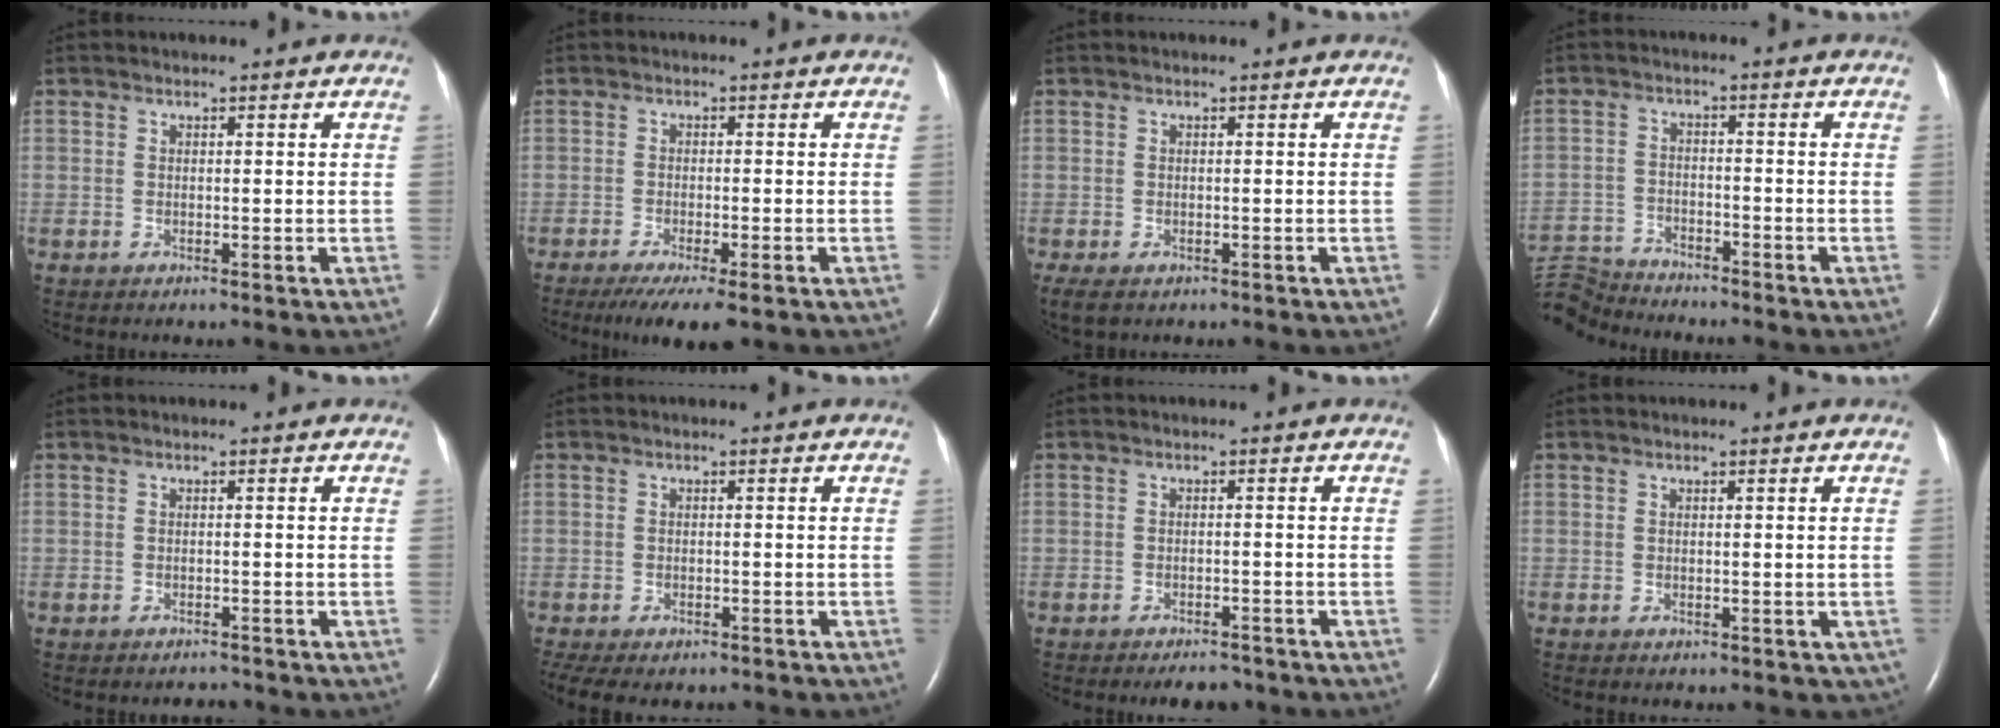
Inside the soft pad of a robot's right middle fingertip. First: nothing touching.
{"total": 6.9, "force": [-4.9, 0.9, 4.8], "torque": [-0.077, -0.018, -0.075]}
{"total": 4.3, "force": [-2.6, 2.4, 2.4], "torque": [-0.055, -0.013, -0.041]}
{"total": 8.9, "force": [-8.8, 1.0, 0.5], "torque": [-0.024, 0.005, -0.164]}
{"total": 1.0, "force": [-0.9, 0.3, 0.0], "torque": [-0.006, -0.003, -0.012]}
{"total": 8.2, "force": [-6.3, 3.5, 4.0], "torque": [-0.081, -0.004, -0.085]}
{"total": 3.4, "force": [-3.0, 1.2, 1.2], "torque": [-0.019, -0.002, -0.041]}
{"total": 0.8, "force": [-0.1, 0.6, 0.5], "torque": [-0.003, 0.000, 0.005]}